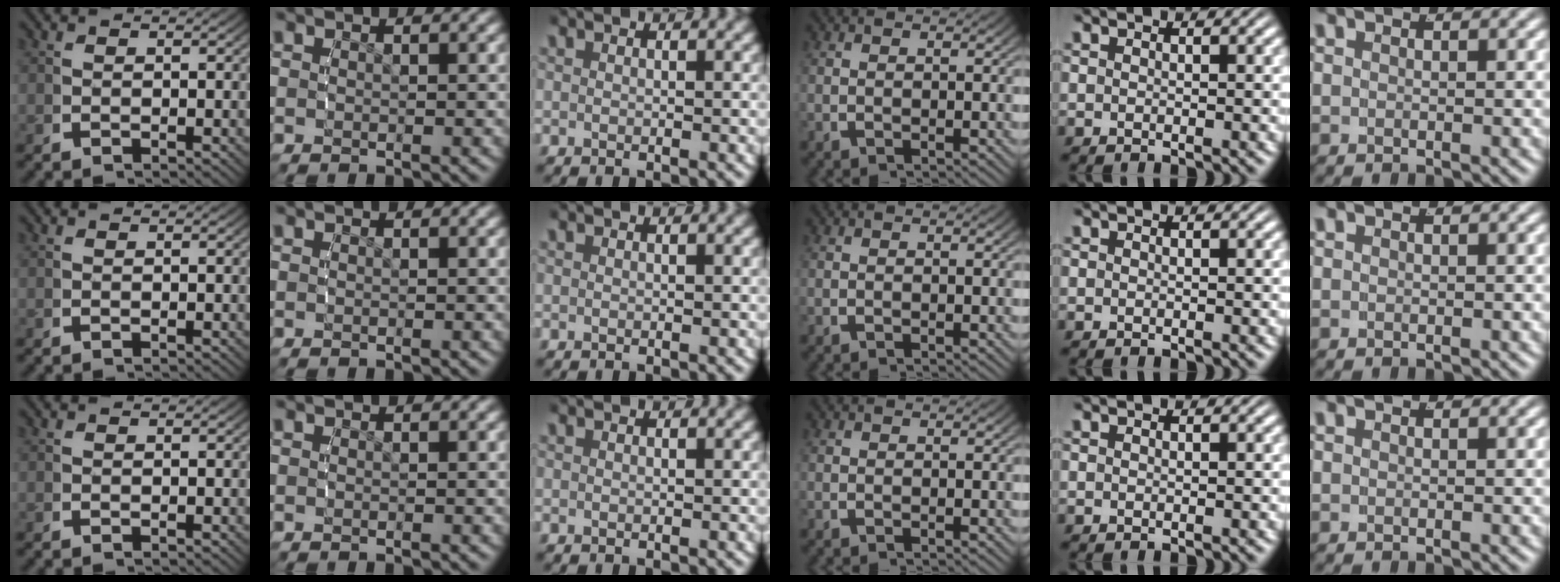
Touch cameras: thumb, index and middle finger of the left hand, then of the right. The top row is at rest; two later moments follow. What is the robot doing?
{"motion": "reach", "object": "sponge"}